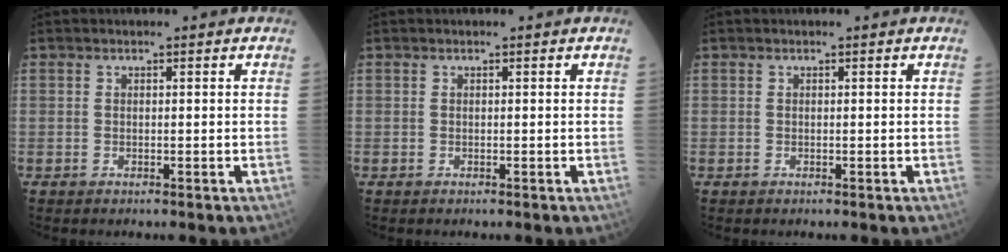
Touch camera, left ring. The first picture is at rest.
{"total": 0.0}
{"total": 0.0}